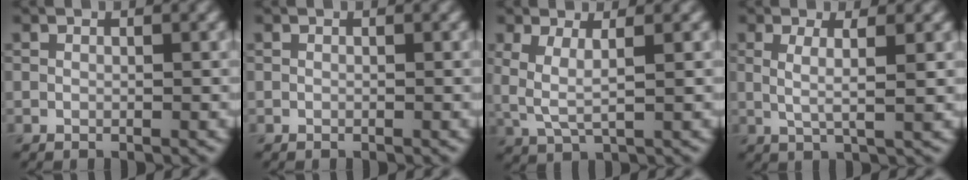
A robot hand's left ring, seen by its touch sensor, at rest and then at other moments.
{"total": 0.0}
{"total": 3.0, "force": [0.7, 0.9, 2.7], "torque": [-0.065, -0.005, 0.016]}
{"total": 2.8, "force": [0.6, 0.6, 2.7], "torque": [-0.046, -0.005, 0.008]}